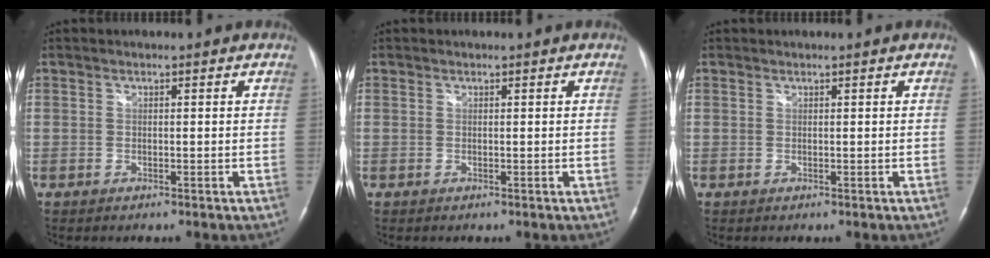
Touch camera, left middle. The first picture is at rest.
{"total": 0.0}
{"total": 0.0}